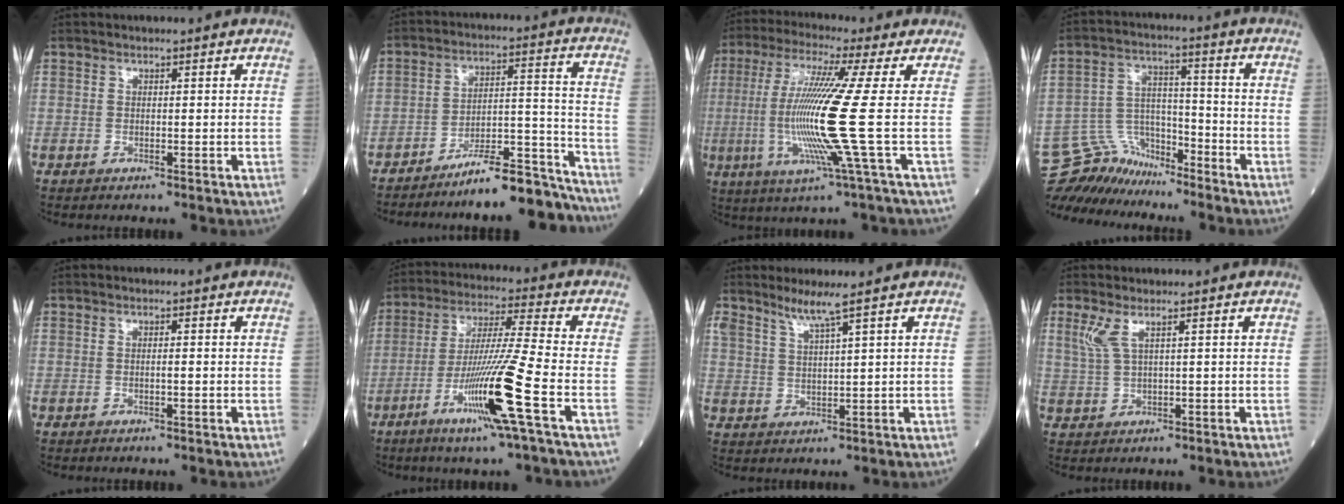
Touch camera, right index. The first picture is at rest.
{"total": 12.5, "force": [-11.6, 1.5, 4.2], "torque": [-0.033, 0.059, -0.190]}
{"total": 14.3, "force": [-1.3, -2.2, 14.1], "torque": [-0.287, -0.019, -0.031]}
{"total": 8.9, "force": [-8.5, 2.6, -0.3], "torque": [-0.004, 0.030, -0.161]}
{"total": 0.7, "force": [-0.2, 0.0, 0.7], "torque": [-0.011, 0.002, -0.002]}
{"total": 13.8, "force": [-5.5, -1.7, 12.5], "torque": [-0.242, -0.019, -0.105]}
{"total": 3.9, "force": [3.1, -0.8, 2.3], "torque": [-0.049, -0.007, 0.065]}
{"total": 3.2, "force": [1.7, 0.3, 2.7], "torque": [-0.071, 0.007, 0.042]}